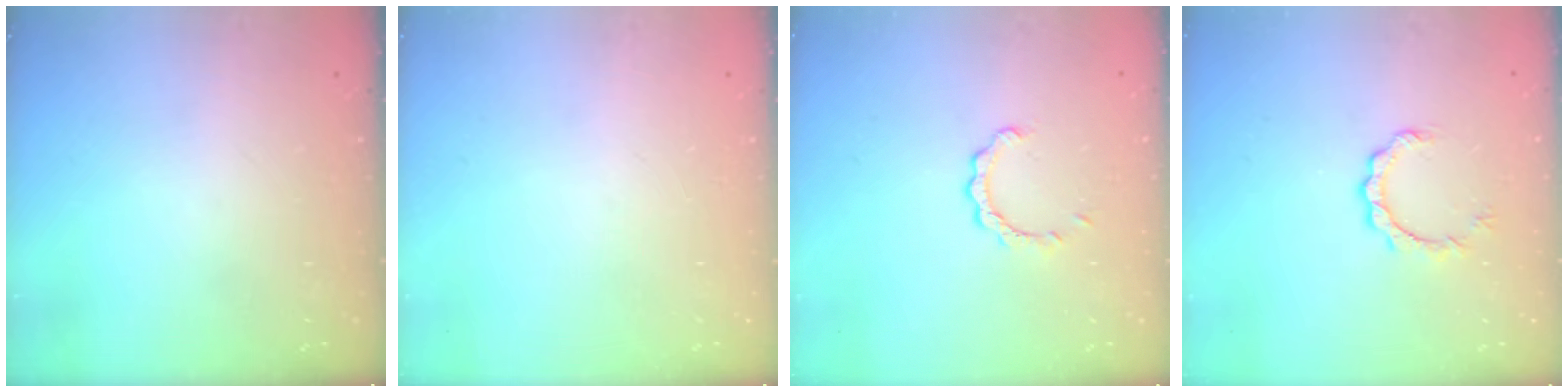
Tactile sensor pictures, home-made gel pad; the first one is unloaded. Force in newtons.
{"total": 0.0}
{"total": 2.4, "press": 2.4, "slide": 0.2}
{"total": 3.6, "press": 3.6, "slide": 0.2}